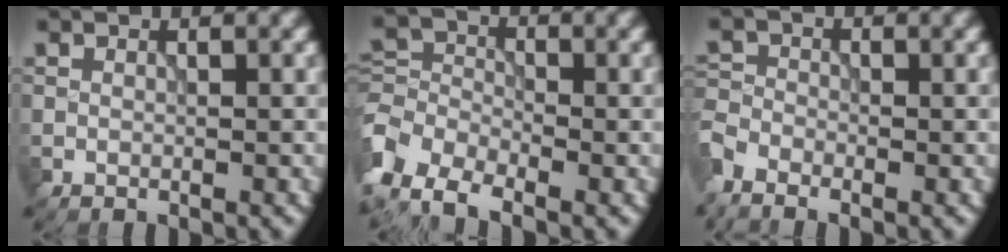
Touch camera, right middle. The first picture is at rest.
{"total": 4.6, "force": [-2.8, 2.8, 2.5], "torque": [-0.046, 0.002, -0.067]}
{"total": 2.8, "force": [-2.3, 1.1, 1.1], "torque": [-0.032, -0.008, -0.055]}